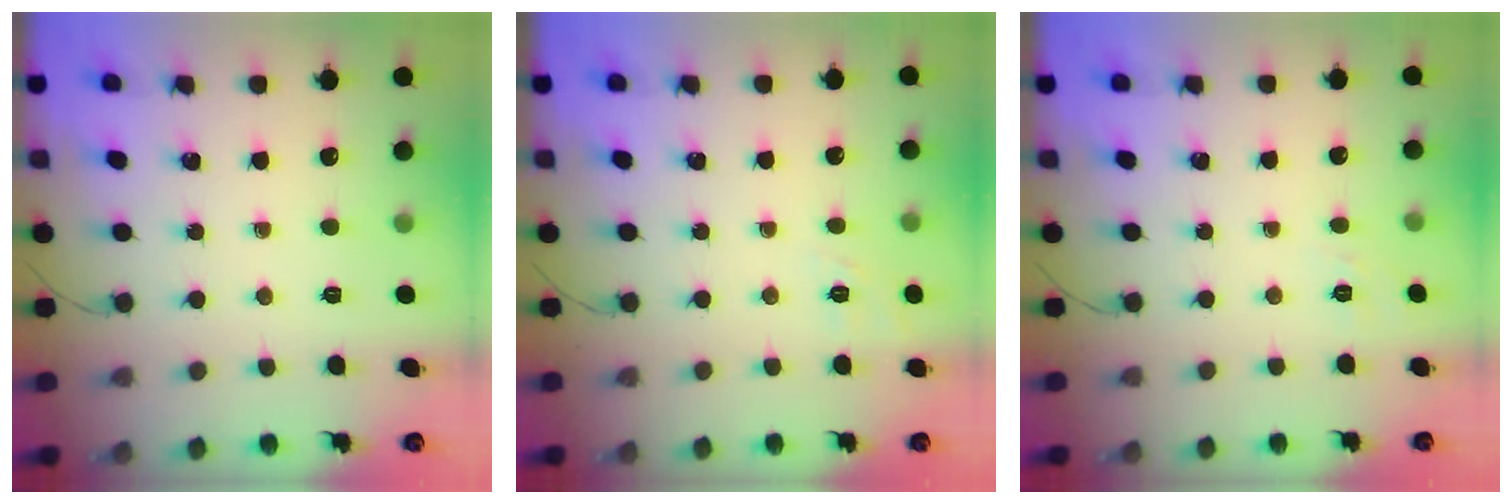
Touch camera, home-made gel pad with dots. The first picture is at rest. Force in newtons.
{"total": 2.0, "press": 0.9, "slide": 1.8}
{"total": 2.2, "press": 1.6, "slide": 1.6}